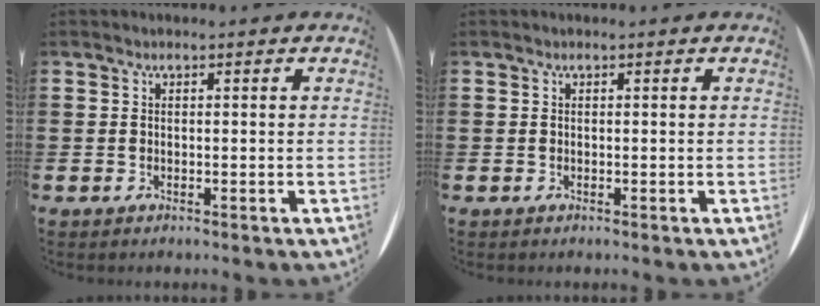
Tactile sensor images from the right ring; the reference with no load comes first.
{"total": 0.0}